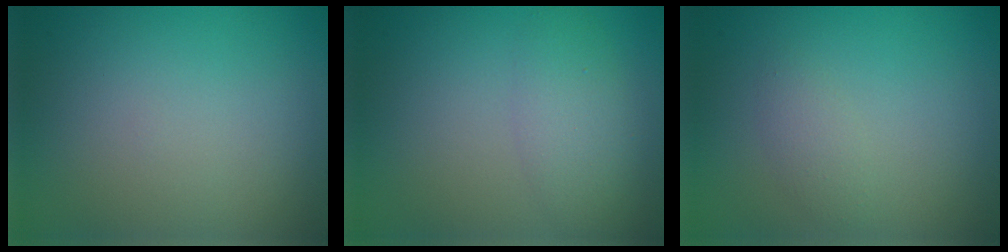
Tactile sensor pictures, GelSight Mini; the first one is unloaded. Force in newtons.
{"total": 3.0, "press": 3.0, "slide": 0.1}
{"total": 1.3, "press": 1.3, "slide": 0.0}